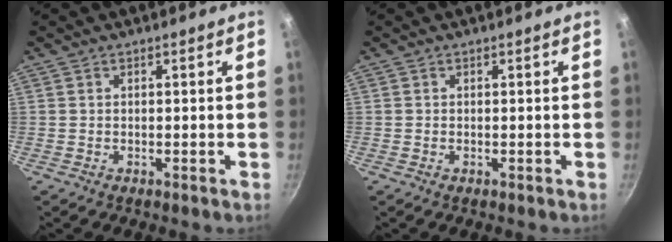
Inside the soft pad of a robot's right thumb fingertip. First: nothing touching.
{"total": 0.0}